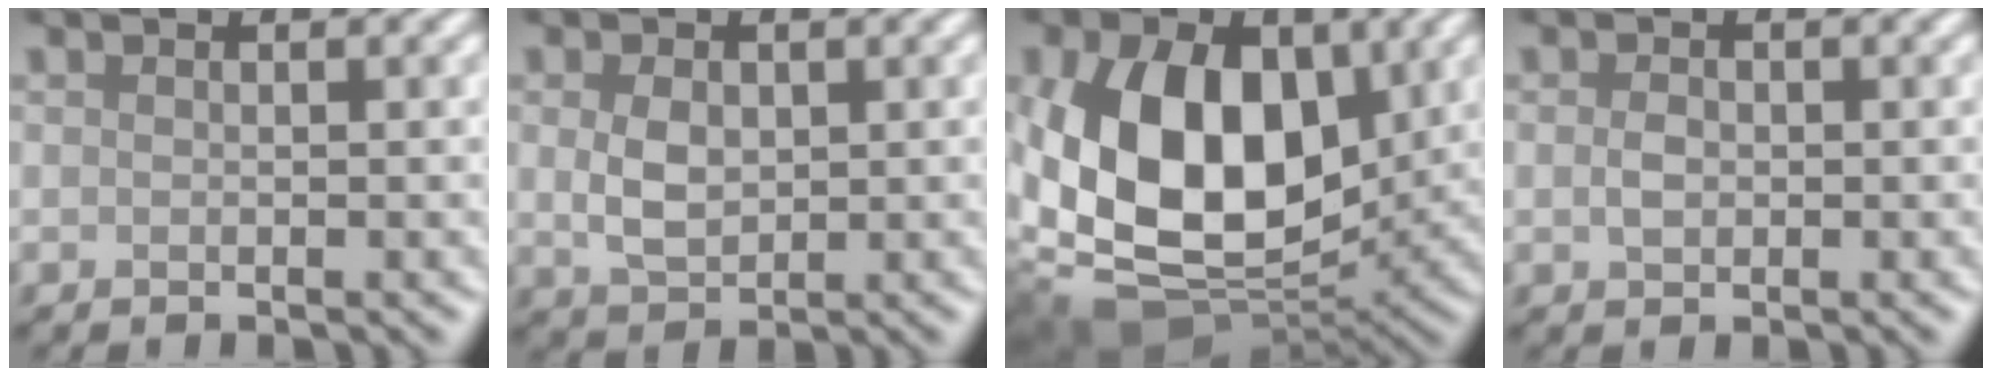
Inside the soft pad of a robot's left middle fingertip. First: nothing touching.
{"total": 3.0, "force": [0.4, 2.1, 2.1], "torque": [-0.049, 0.000, 0.011]}
{"total": 13.4, "force": [1.3, 8.9, 9.9], "torque": [-0.195, -0.010, 0.016]}
{"total": 1.5, "force": [0.0, 1.1, 1.0], "torque": [-0.021, -0.001, -0.002]}